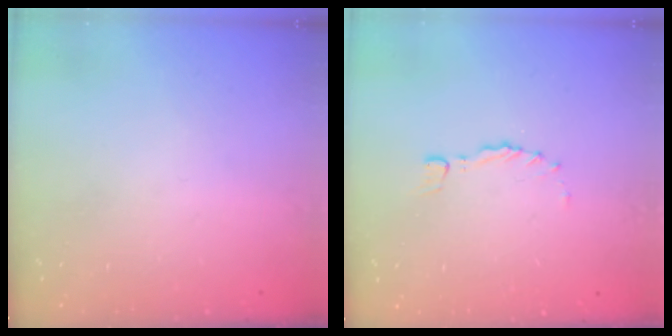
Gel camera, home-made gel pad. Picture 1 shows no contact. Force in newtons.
{"total": 0.0}